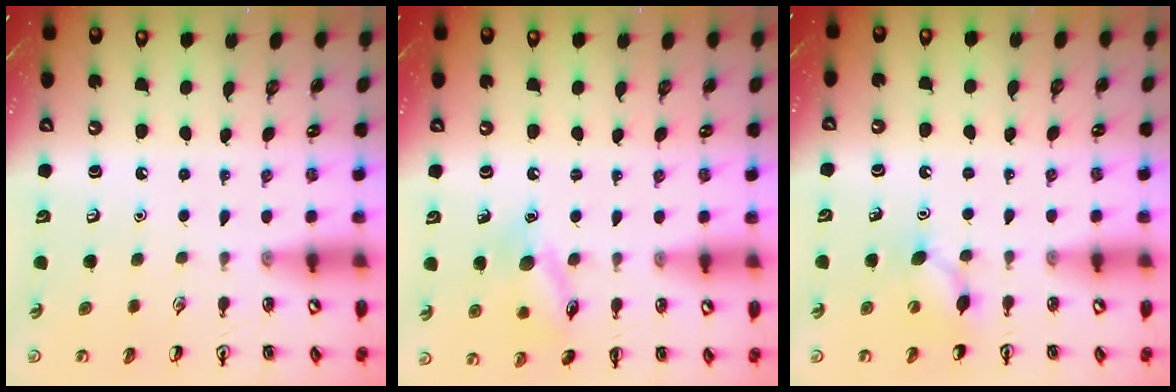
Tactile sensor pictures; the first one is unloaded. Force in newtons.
{"total": 10.7, "press": 10.7, "slide": 0.8}
{"total": 5.5, "press": 5.3, "slide": 1.6}